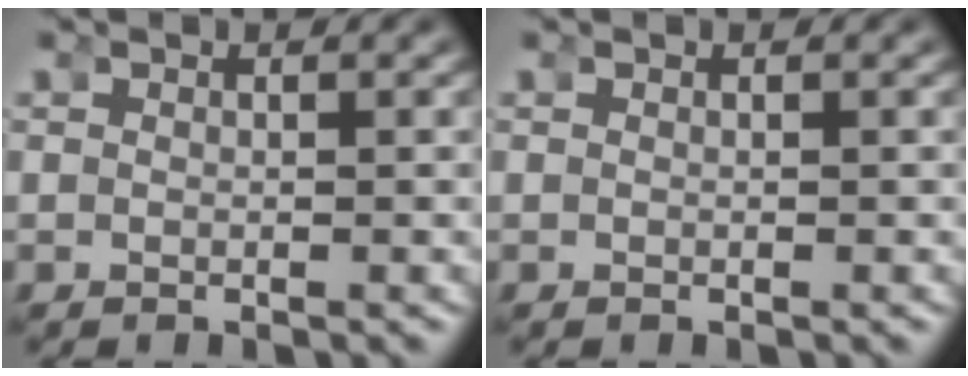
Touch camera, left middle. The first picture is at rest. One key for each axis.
{"total": 0.0}